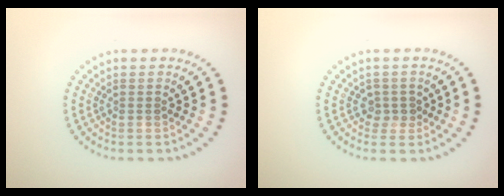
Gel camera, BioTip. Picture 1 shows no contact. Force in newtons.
{"total": 1.5, "press": 1.1, "slide": 1.0}